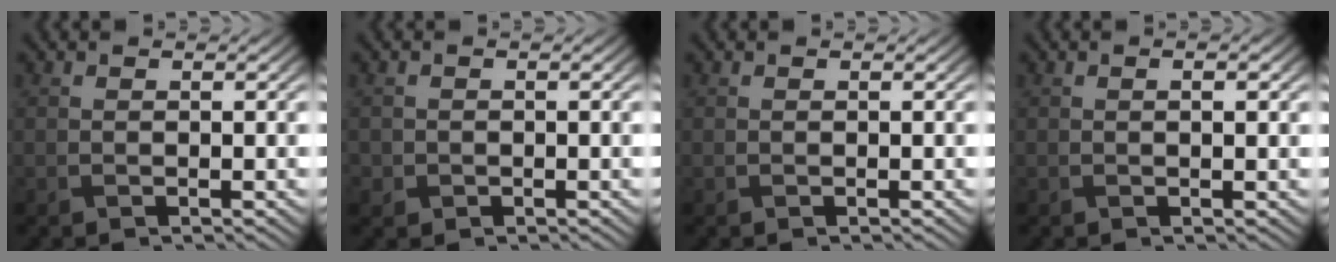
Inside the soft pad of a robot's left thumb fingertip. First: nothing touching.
{"total": 1.1, "force": [-0.3, 1.0, 0.1], "torque": [0.000, -0.004, -0.008]}
{"total": 0.0}
{"total": 1.2, "force": [0.4, 0.2, 1.1], "torque": [-0.019, 0.004, 0.006]}